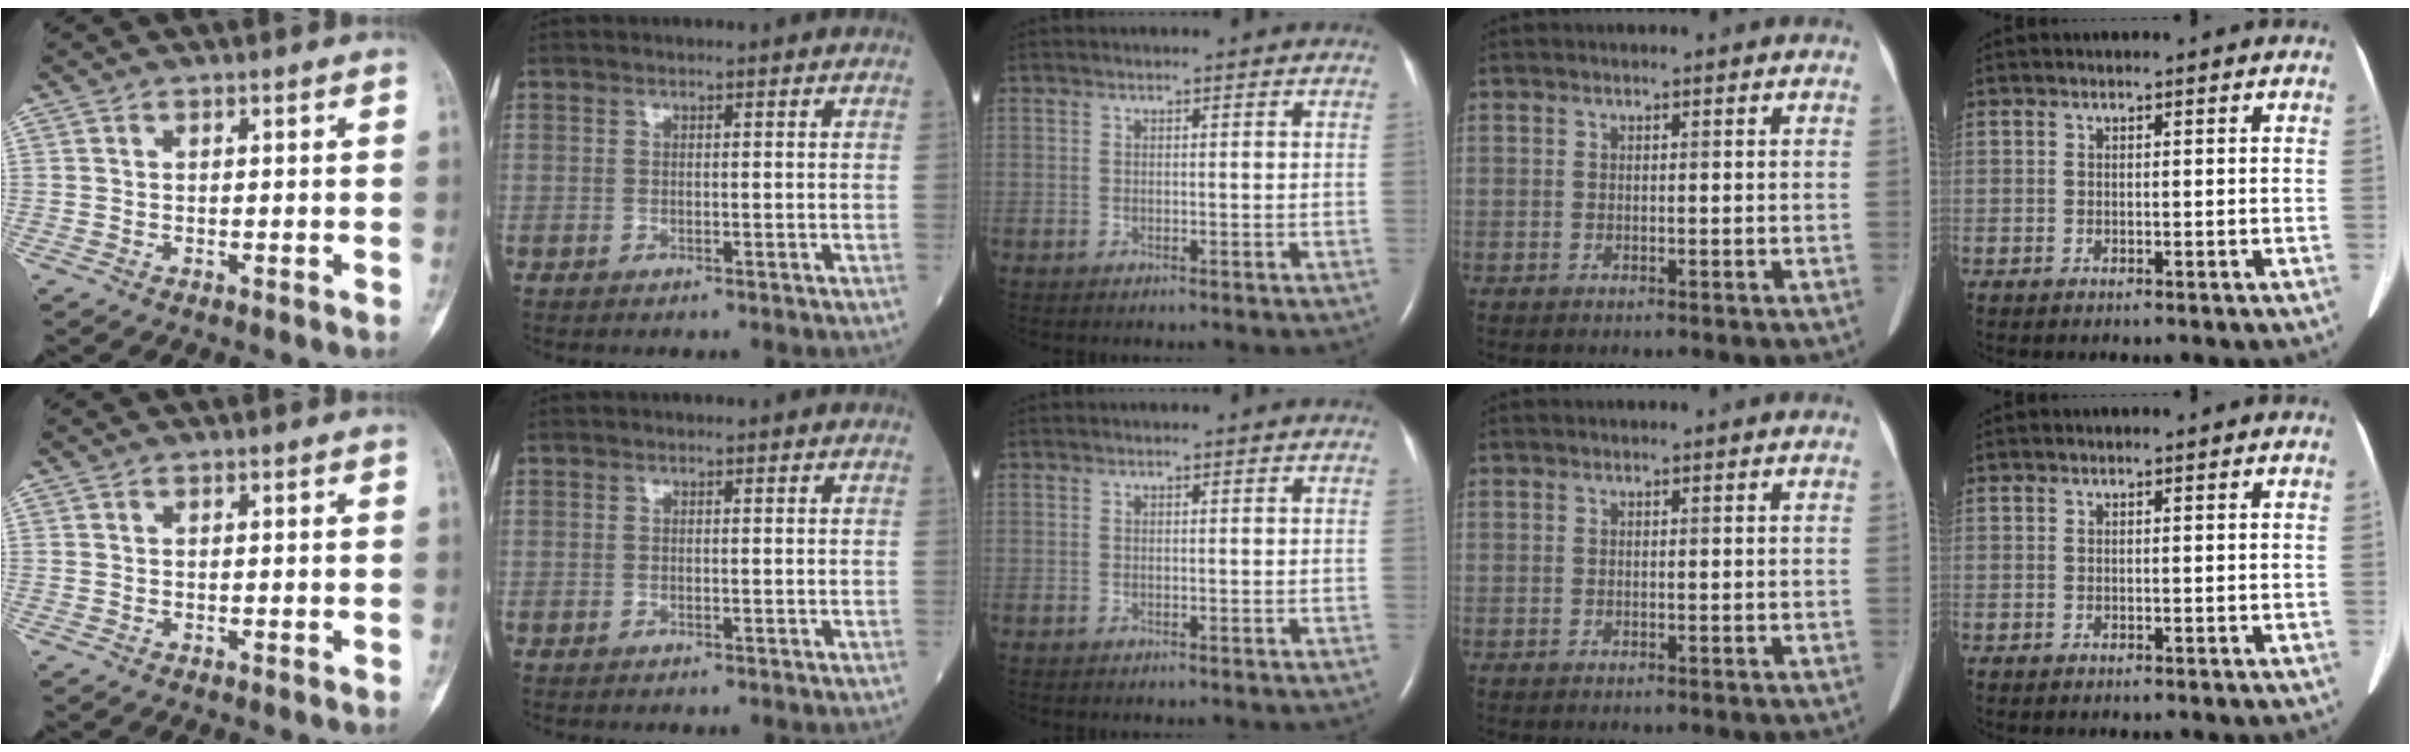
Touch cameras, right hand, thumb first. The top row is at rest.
{}